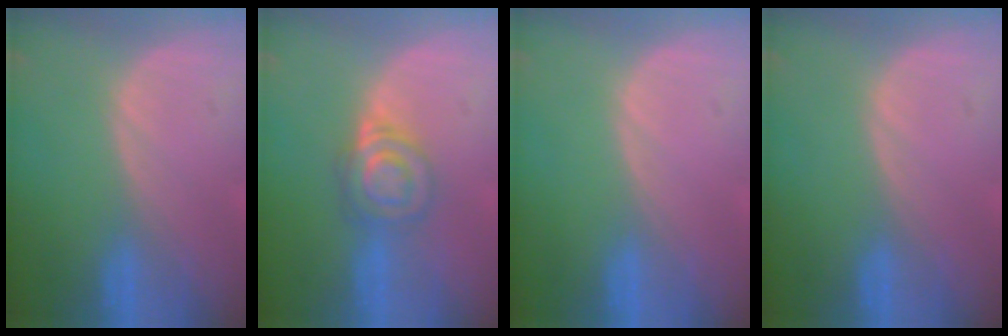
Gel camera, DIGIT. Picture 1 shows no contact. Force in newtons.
{"total": 6.6, "press": 5.6, "slide": 3.4}
{"total": 0.0}
{"total": 0.0}